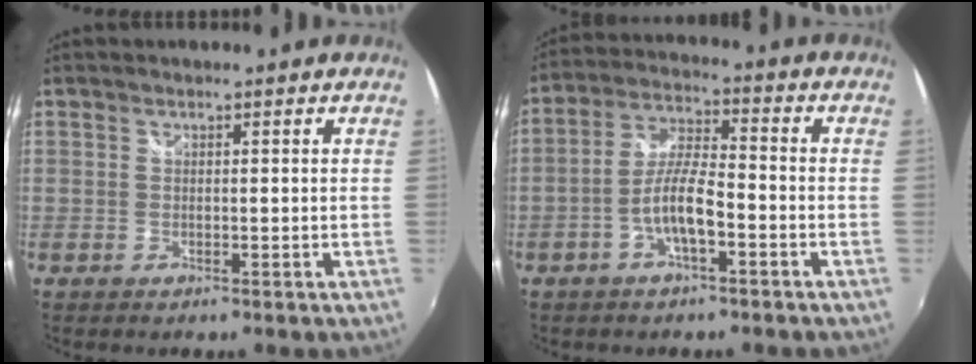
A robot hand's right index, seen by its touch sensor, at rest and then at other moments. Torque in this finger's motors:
{"motor_torque": [1.02, 0.16, 0.50, 0.15]}